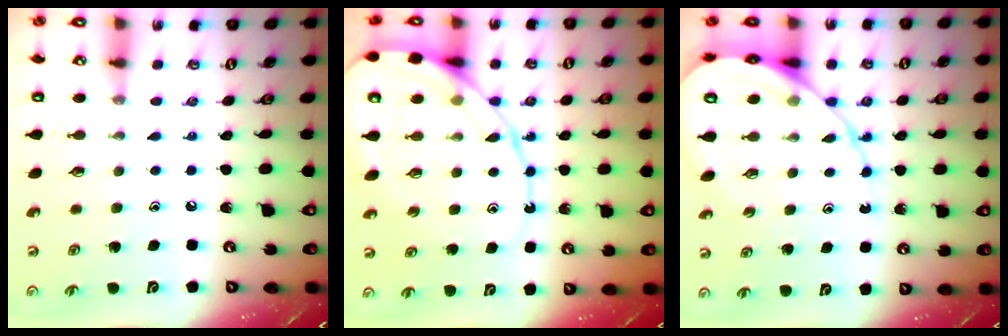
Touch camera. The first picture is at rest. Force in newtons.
{"total": 13.0, "press": 12.9, "slide": 1.4}
{"total": 13.7, "press": 13.6, "slide": 1.4}